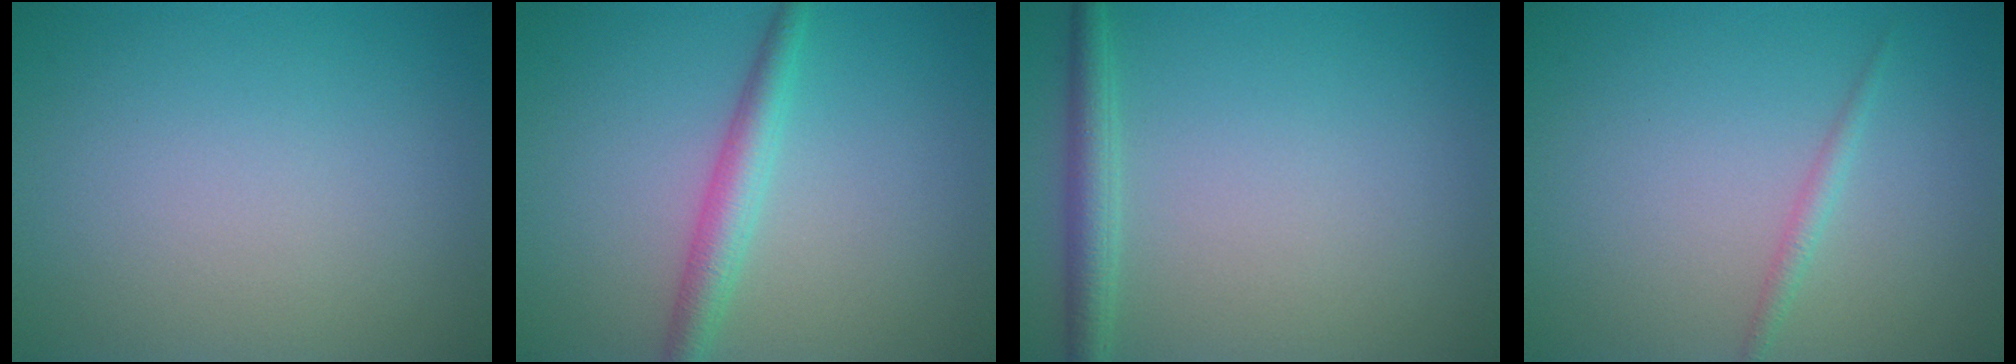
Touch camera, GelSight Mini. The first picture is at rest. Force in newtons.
{"total": 2.9, "press": 2.9, "slide": 0.1}
{"total": 2.3, "press": 2.3, "slide": 0.1}
{"total": 1.1, "press": 1.1, "slide": 0.0}